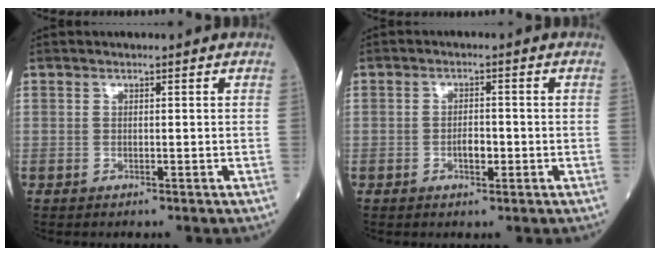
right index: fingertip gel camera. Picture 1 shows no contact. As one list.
[{"total": 2.6, "force": [-0.8, 1.1, 2.2], "torque": [-0.036, 0.003, -0.010]}]